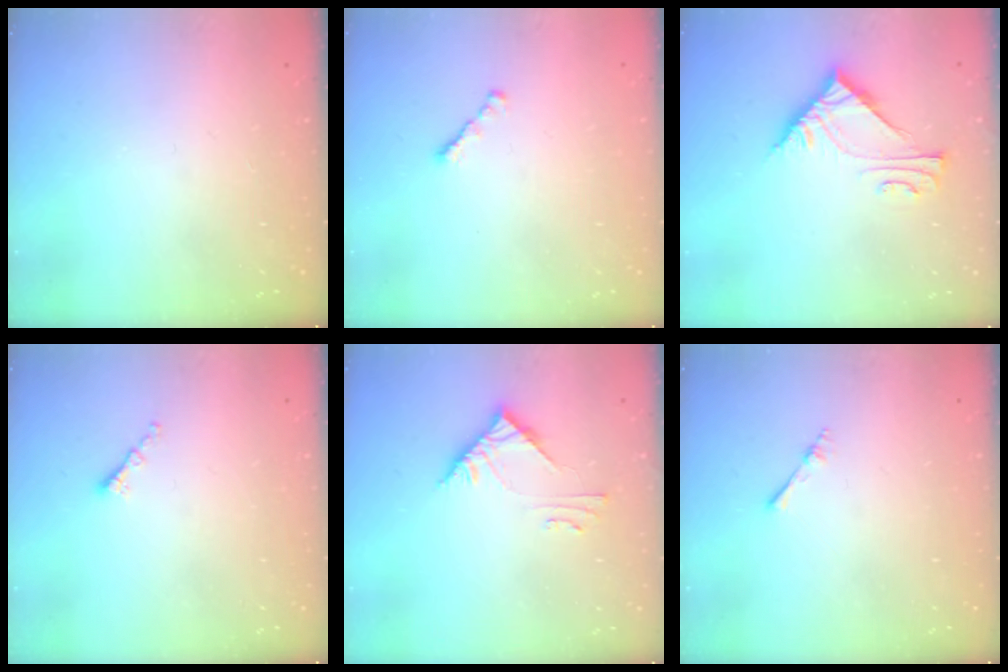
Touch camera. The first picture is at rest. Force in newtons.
{"total": 1.3, "press": 1.2, "slide": 0.5}
{"total": 7.7, "press": 7.7, "slide": 0.3}
{"total": 1.4, "press": 1.3, "slide": 0.5}
{"total": 5.2, "press": 5.2, "slide": 0.5}
{"total": 2.2, "press": 2.1, "slide": 0.3}